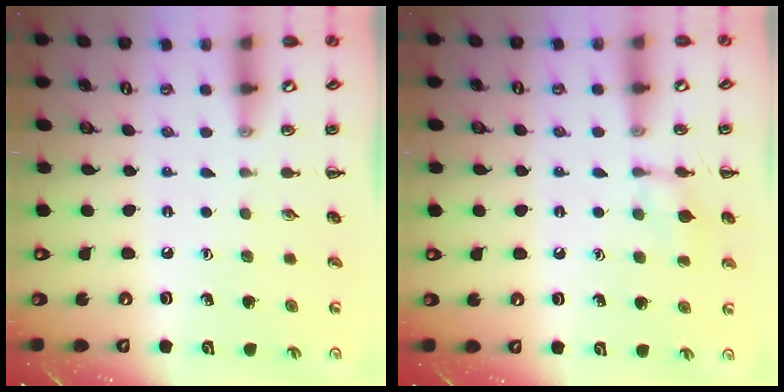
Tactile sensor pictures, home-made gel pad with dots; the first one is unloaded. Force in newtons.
{"total": 8.4, "press": 8.3, "slide": 1.6}